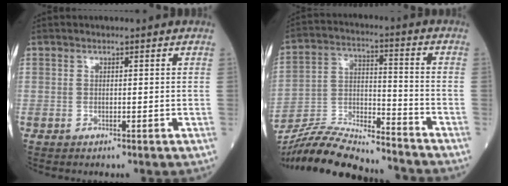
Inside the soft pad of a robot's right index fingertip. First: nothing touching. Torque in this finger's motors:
{"motor_torque": [-0.10, -1.10, 0.27, 0.03]}